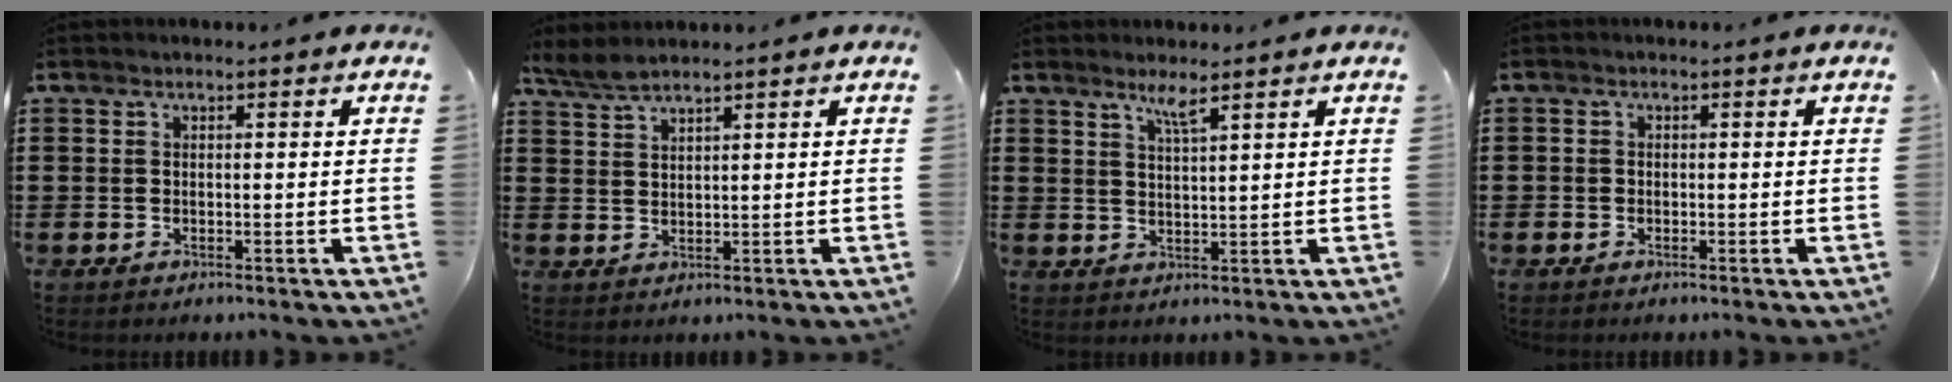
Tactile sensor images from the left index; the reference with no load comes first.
{"total": 2.5, "force": [2.2, 0.3, 1.0], "torque": [-0.028, 0.001, 0.042]}
{"total": 2.9, "force": [2.3, 0.0, 1.8], "torque": [-0.039, 0.000, 0.041]}
{"total": 0.7, "force": [-0.4, 0.6, 0.1], "torque": [-0.003, 0.002, -0.010]}